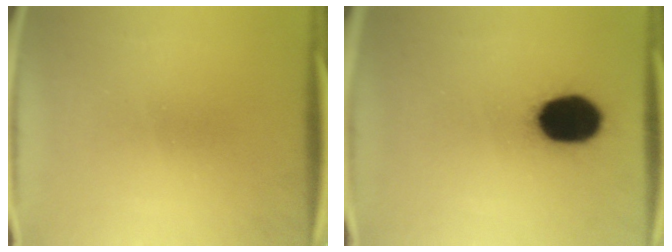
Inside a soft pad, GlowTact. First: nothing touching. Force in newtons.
{"total": 16.7}